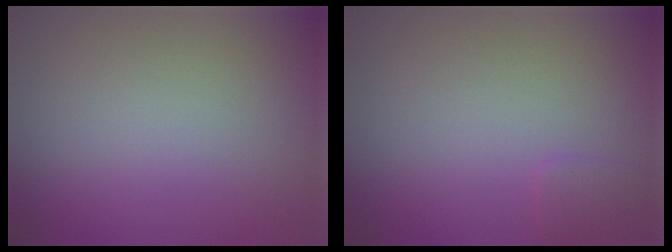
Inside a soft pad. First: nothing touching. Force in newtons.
{"total": 0.9, "press": 0.9, "slide": 0.1}